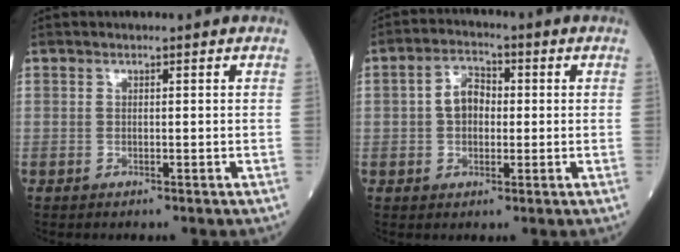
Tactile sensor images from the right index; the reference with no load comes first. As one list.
[{"total": 5.2, "force": [0.1, 3.4, 3.9], "torque": [-0.074, 0.019, 0.000]}]